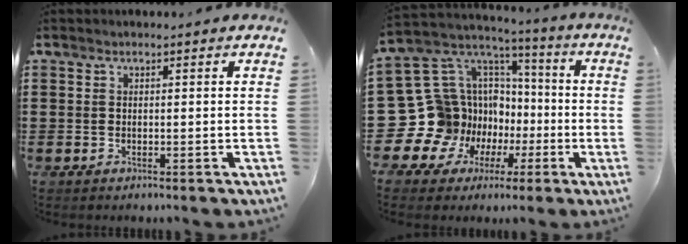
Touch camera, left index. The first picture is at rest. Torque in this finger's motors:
{"motor_torque": [1.17, 0.96, 0.33, 0.00]}